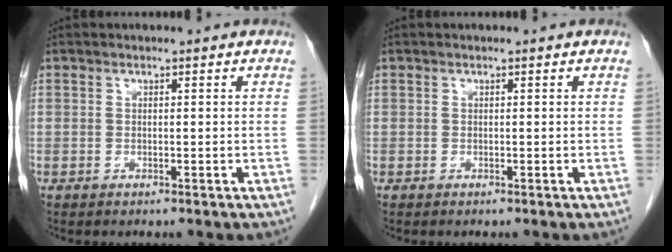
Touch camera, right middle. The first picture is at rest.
{"total": 0.0}